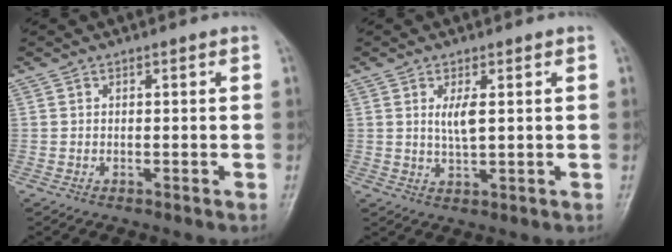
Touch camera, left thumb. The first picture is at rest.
{"total": 3.7, "force": [1.1, 1.1, 3.4], "torque": [-0.063, -0.012, 0.022]}